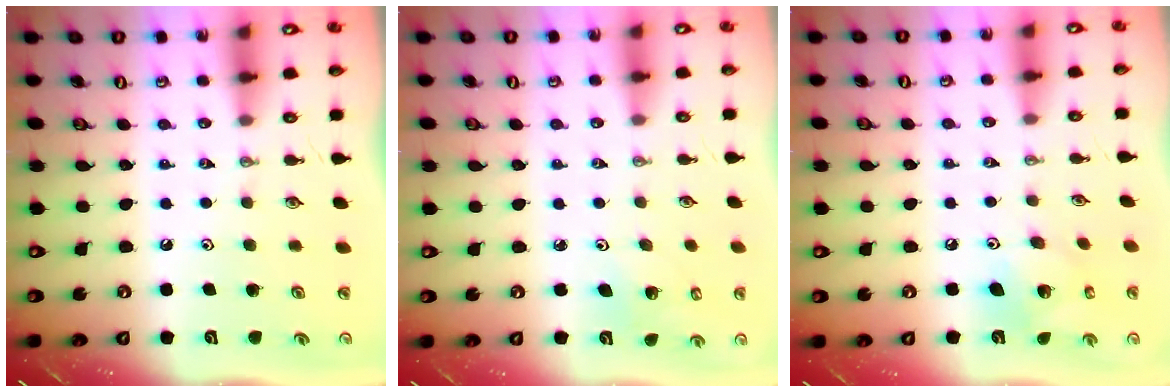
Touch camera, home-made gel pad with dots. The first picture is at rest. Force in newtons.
{"total": 3.2, "press": 3.1, "slide": 0.8}
{"total": 9.2, "press": 9.2, "slide": 0.7}